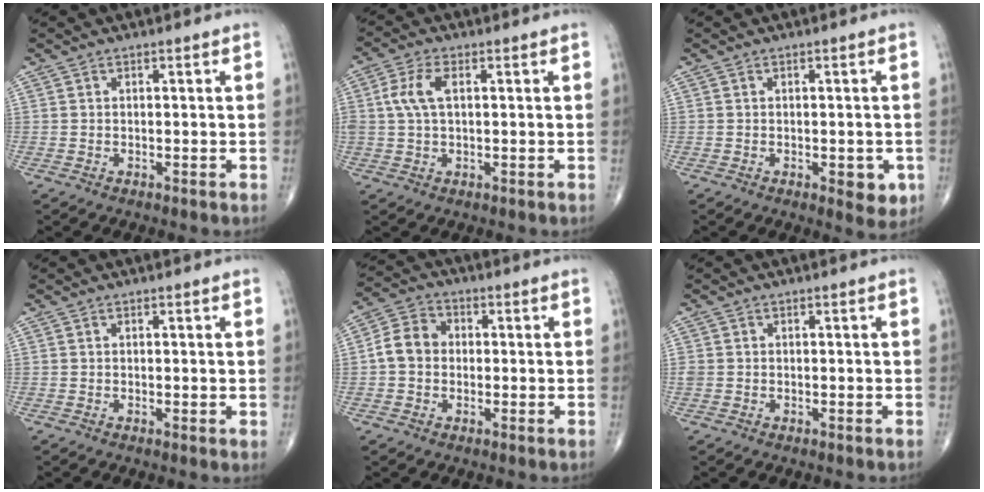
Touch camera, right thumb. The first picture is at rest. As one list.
[{"total": 5.9, "force": [1.1, 2.9, 5.0], "torque": [-0.123, 0.012, 0.021]}, {"total": 4.3, "force": [-1.3, 1.9, 3.6], "torque": [-0.026, -0.005, -0.011]}, {"total": 0.7, "force": [0.2, 0.1, 0.7], "torque": [-0.012, -0.004, 0.001]}, {"total": 6.7, "force": [-0.3, 5.6, 3.7], "torque": [-0.057, 0.022, -0.018]}, {"total": 1.1, "force": [-0.1, 1.0, 0.4], "torque": [-0.009, 0.003, -0.001]}]